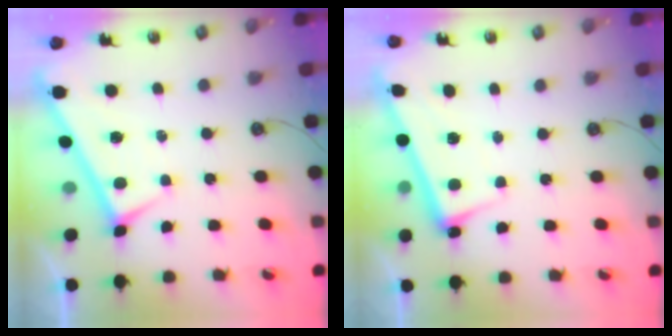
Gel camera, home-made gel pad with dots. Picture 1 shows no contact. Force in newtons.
{"total": 2.6, "press": 2.5, "slide": 0.8}